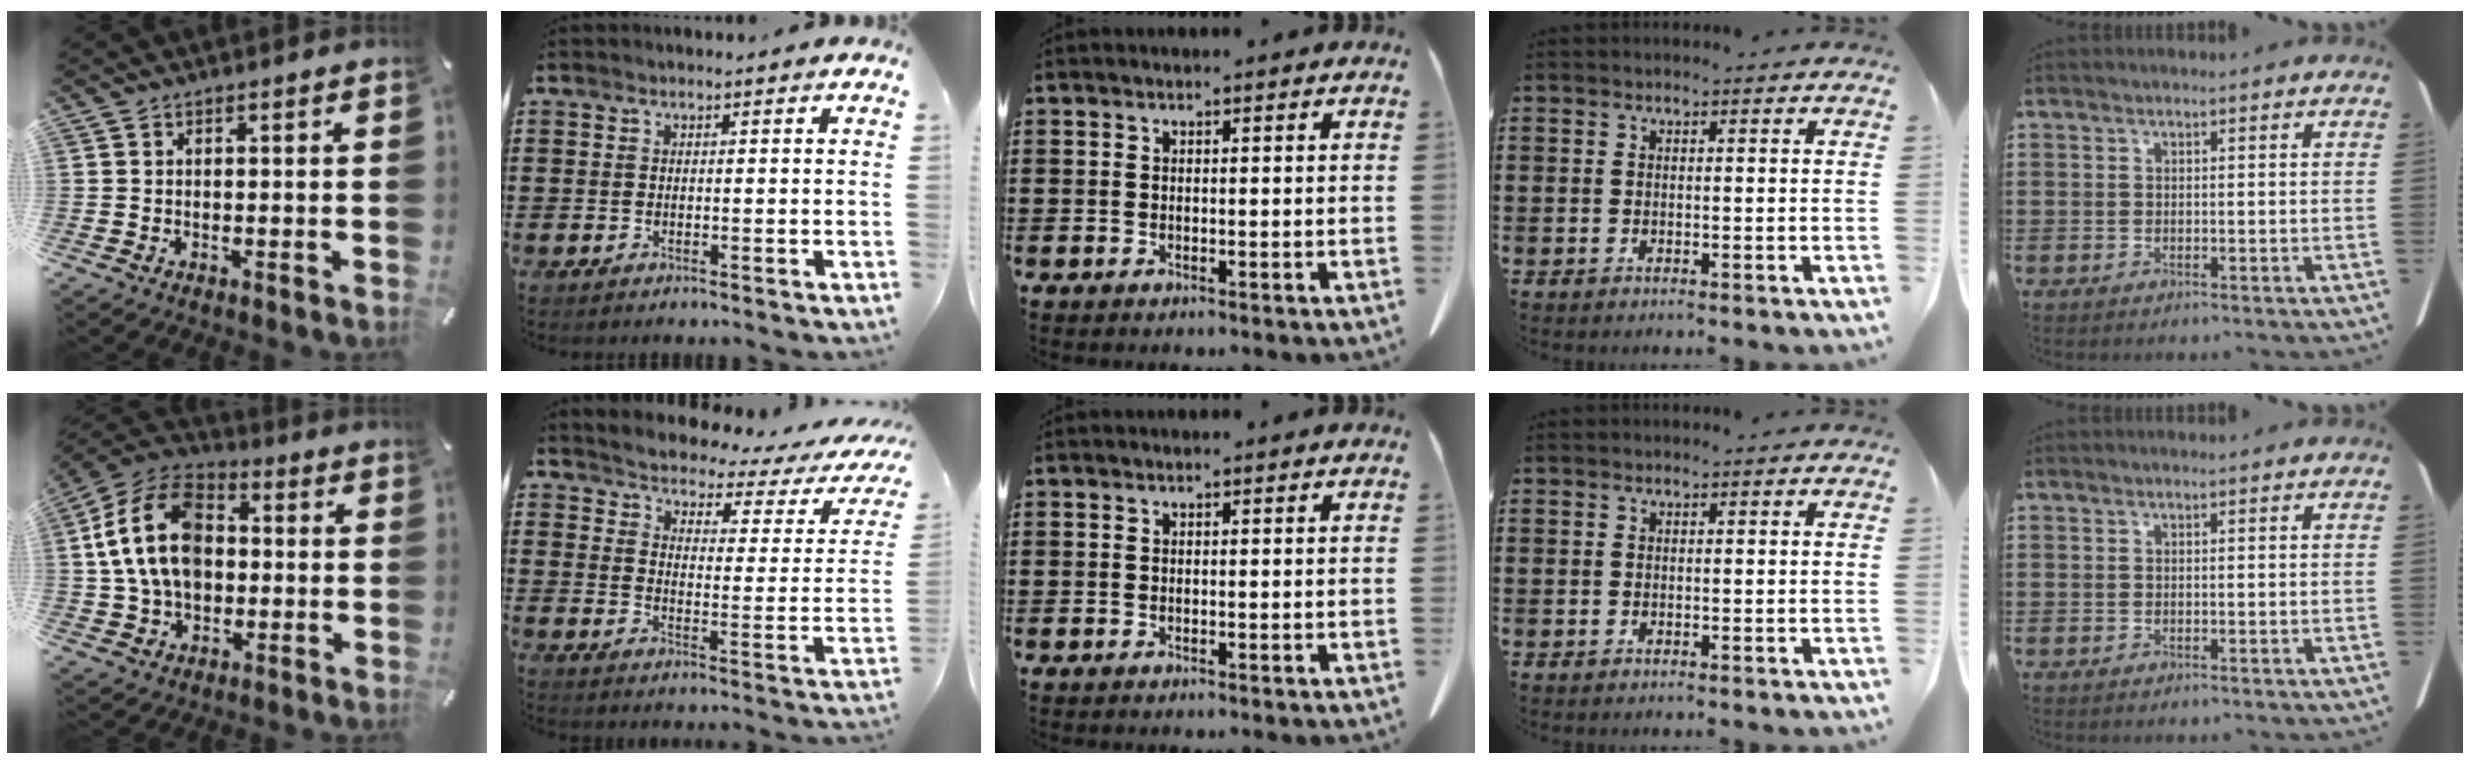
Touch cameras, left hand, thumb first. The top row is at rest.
{"thumb": {"total": 16.7, "force": [0.6, 12.6, 10.9], "torque": [-0.240, 0.014, 0.009]}, "index": {"total": 2.8, "force": [2.7, 0.2, 0.7], "torque": [-0.035, -0.030, 0.037]}}